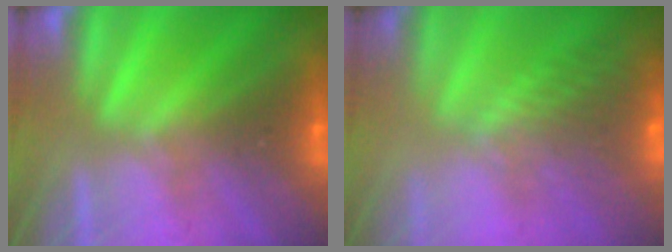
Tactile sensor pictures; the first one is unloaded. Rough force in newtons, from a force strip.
{"total": 6.8}